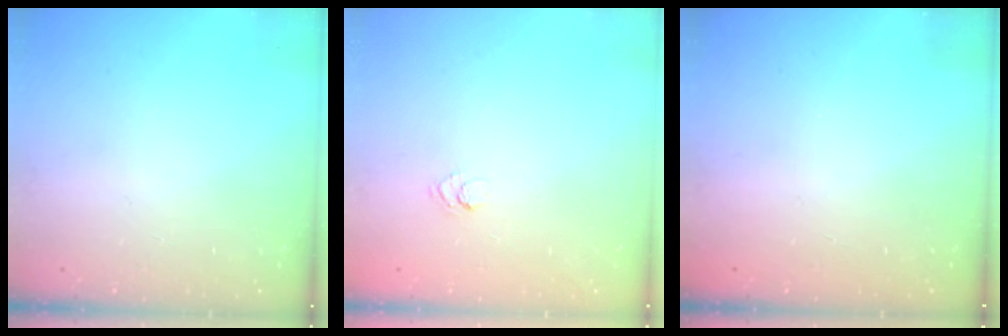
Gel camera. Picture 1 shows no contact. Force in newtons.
{"total": 3.6, "press": 3.4, "slide": 1.3}
{"total": 2.3, "press": 2.2, "slide": 0.8}